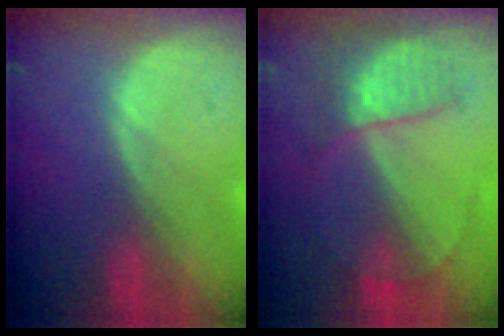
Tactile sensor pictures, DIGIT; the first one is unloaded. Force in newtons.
{"total": 7.2, "press": 6.1, "slide": 3.9}